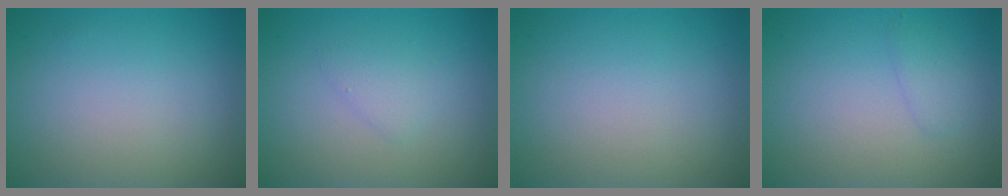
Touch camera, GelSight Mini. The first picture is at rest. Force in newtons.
{"total": 1.3, "press": 1.3, "slide": 0.1}
{"total": 0.0}
{"total": 1.2, "press": 1.2, "slide": 0.1}